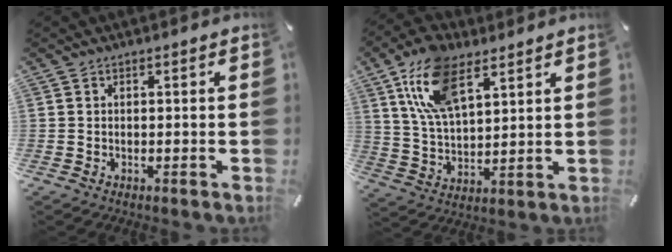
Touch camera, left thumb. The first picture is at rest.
{"total": 14.8, "force": [8.5, 7.3, 9.7], "torque": [-0.215, -0.021, 0.153]}